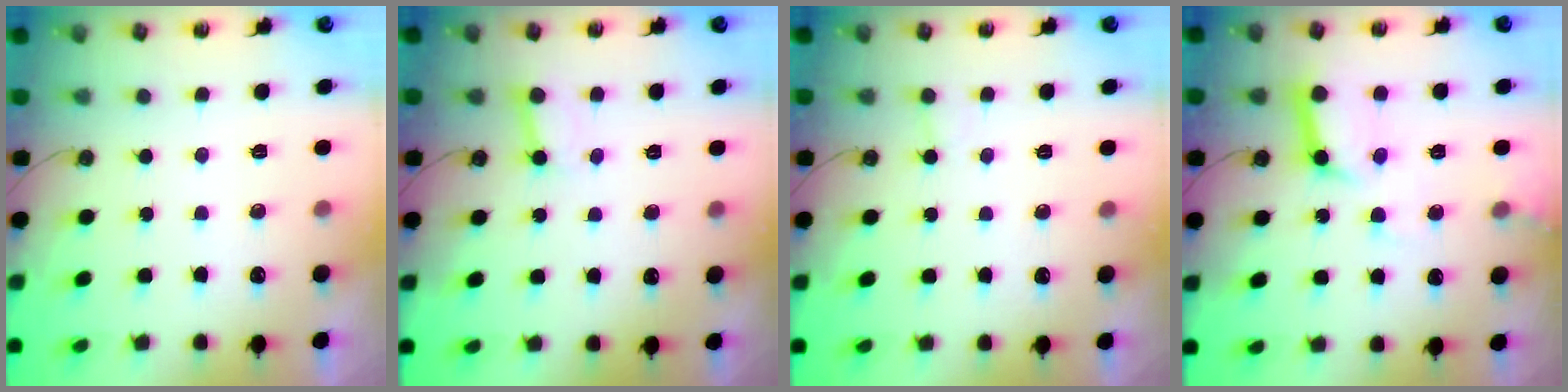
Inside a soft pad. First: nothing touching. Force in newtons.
{"total": 3.0, "press": 3.0, "slide": 0.3}
{"total": 5.2, "press": 5.2, "slide": 0.4}
{"total": 13.5, "press": 13.4, "slide": 1.7}